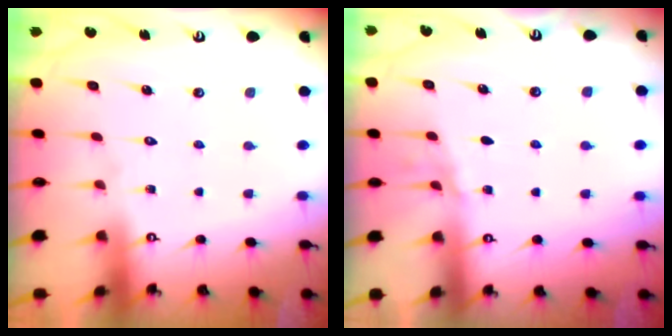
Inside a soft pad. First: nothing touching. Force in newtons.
{"total": 2.4, "press": 2.3, "slide": 0.3}